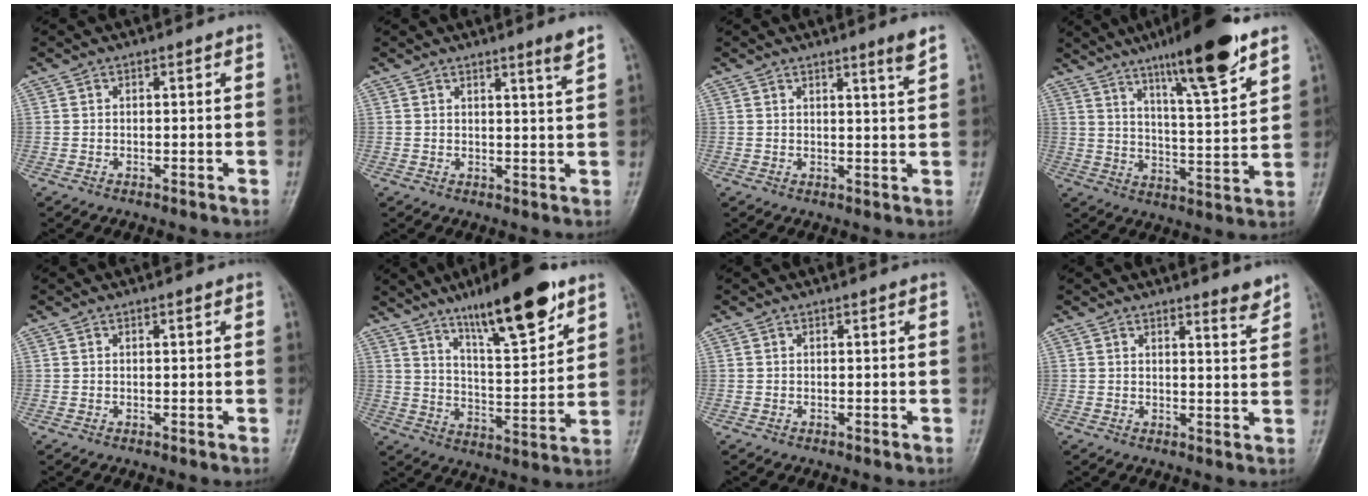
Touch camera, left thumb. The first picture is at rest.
{"total": 3.1, "force": [2.2, -0.5, 2.1], "torque": [-0.029, -0.022, 0.036]}
{"total": 3.1, "force": [2.2, -0.5, 2.1], "torque": [-0.028, -0.022, 0.036]}
{"total": 16.3, "force": [10.9, 2.1, 12.0], "torque": [-0.176, -0.057, 0.176]}
{"total": 0.7, "force": [0.4, 0.1, 0.5], "torque": [-0.007, -0.001, 0.007]}
{"total": 17.2, "force": [11.1, 4.0, 12.5], "torque": [-0.176, -0.060, 0.188]}
{"total": 0.0}
{"total": 3.3, "force": [2.9, 0.2, 1.7], "torque": [-0.014, -0.029, 0.038]}